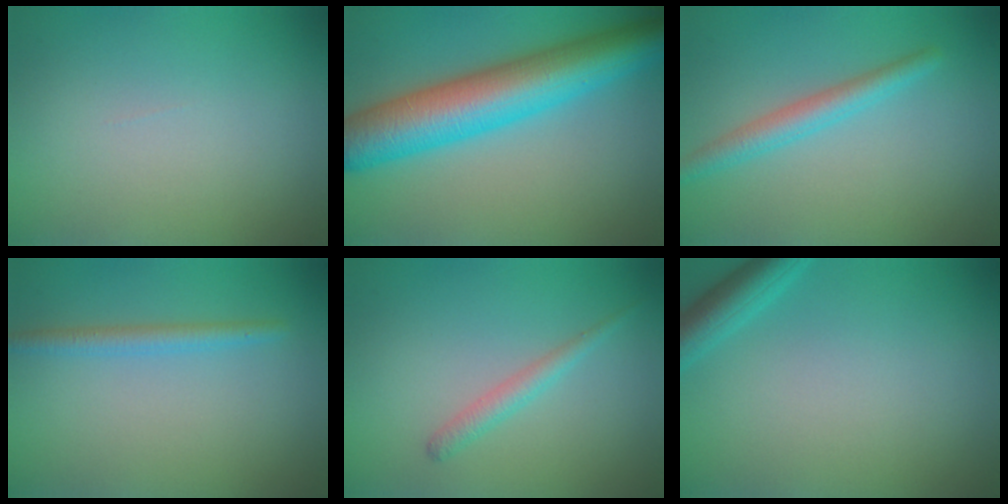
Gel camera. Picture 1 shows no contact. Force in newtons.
{"total": 10.5, "press": 10.5, "slide": 0.3}
{"total": 2.7, "press": 2.7, "slide": 0.1}
{"total": 1.9, "press": 1.9, "slide": 0.2}
{"total": 1.6, "press": 1.6, "slide": 0.0}
{"total": 2.9, "press": 2.9, "slide": 0.2}